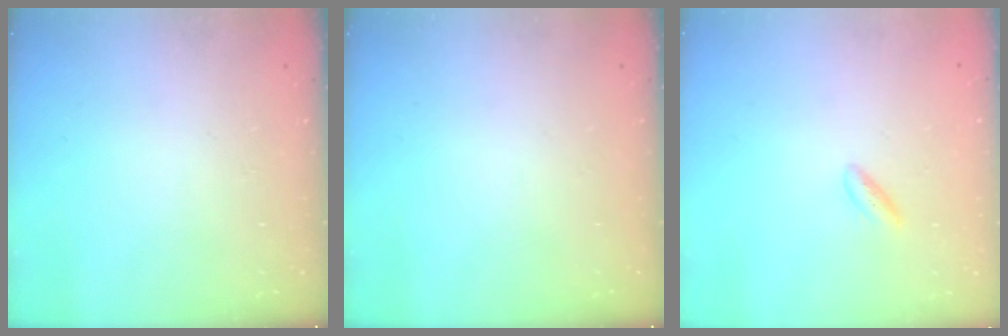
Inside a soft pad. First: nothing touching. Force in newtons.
{"total": 0.0}
{"total": 2.3, "press": 2.0, "slide": 1.0}